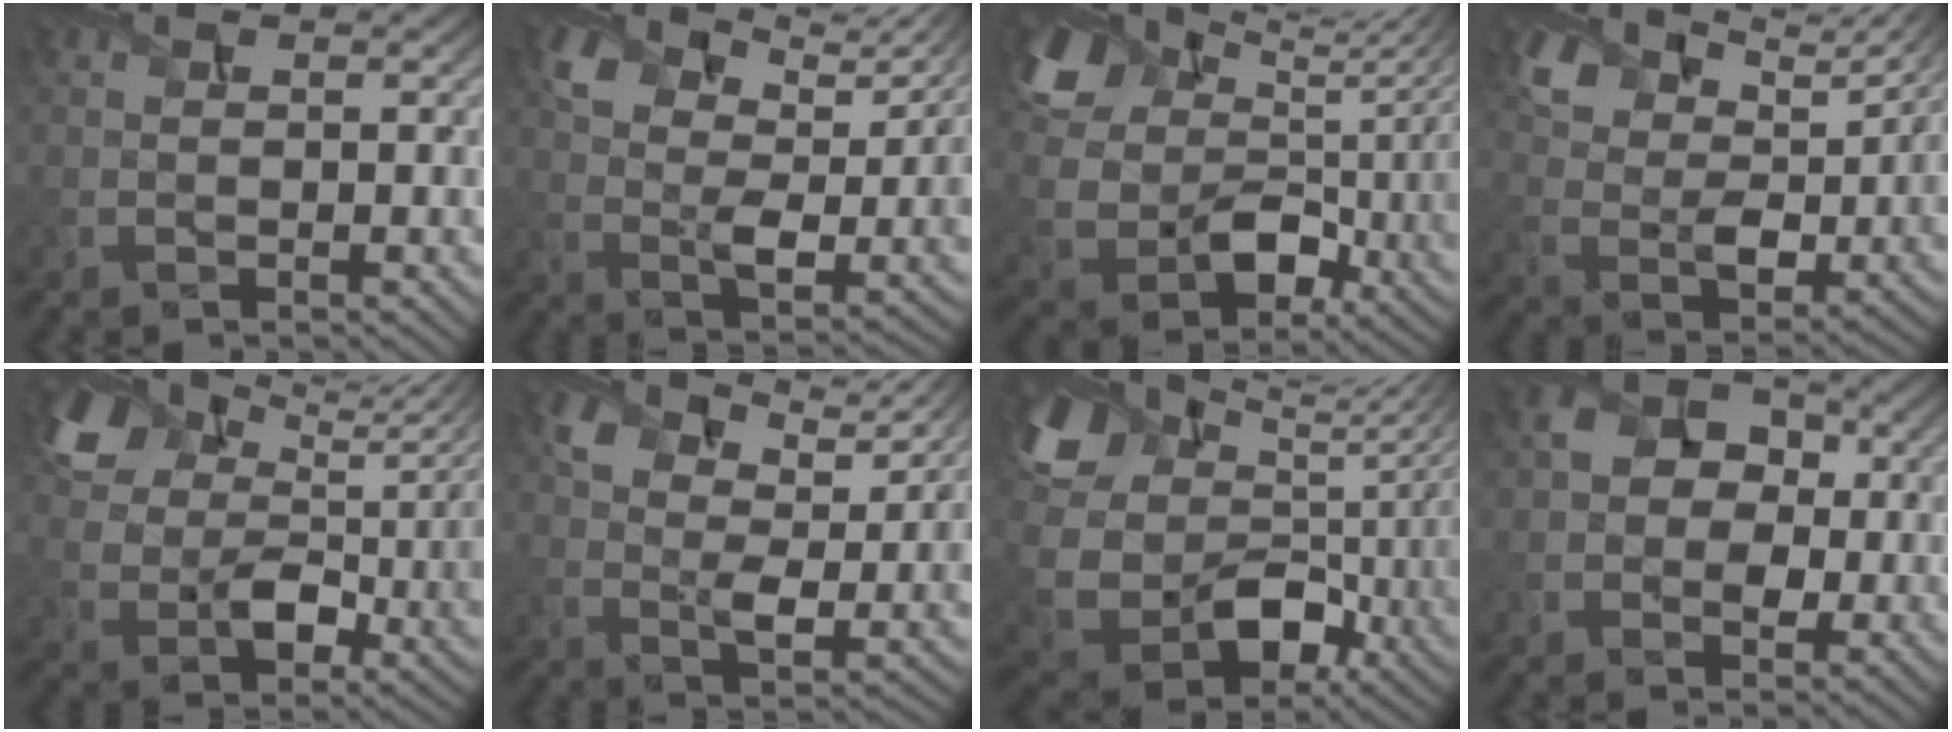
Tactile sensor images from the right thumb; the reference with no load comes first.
{"total": 11.2, "force": [7.7, 4.7, 6.6], "torque": [-0.147, -0.004, 0.145]}
{"total": 14.1, "force": [6.5, 8.9, 8.7], "torque": [-0.205, 0.001, 0.131]}
{"total": 10.7, "force": [8.0, 4.7, 5.3], "torque": [-0.128, 0.000, 0.153]}
{"total": 13.1, "force": [7.2, 7.8, 7.8], "torque": [-0.171, 0.006, 0.137]}
{"total": 10.1, "force": [6.9, 4.3, 6.1], "torque": [-0.136, -0.006, 0.134]}
{"total": 16.4, "force": [5.8, 11.1, 10.6], "torque": [-0.264, -0.001, 0.114]}
{"total": 6.0, "force": [-0.1, 4.8, 3.5], "torque": [-0.060, 0.006, -0.015]}